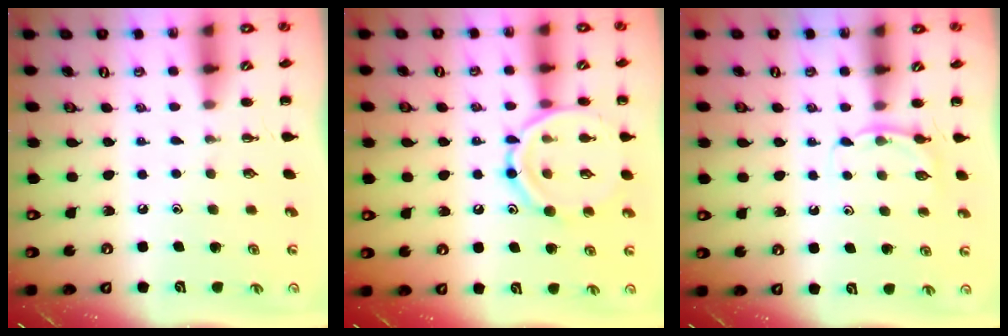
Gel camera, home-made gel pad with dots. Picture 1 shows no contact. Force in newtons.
{"total": 13.9, "press": 13.8, "slide": 1.2}
{"total": 3.7, "press": 3.4, "slide": 1.3}